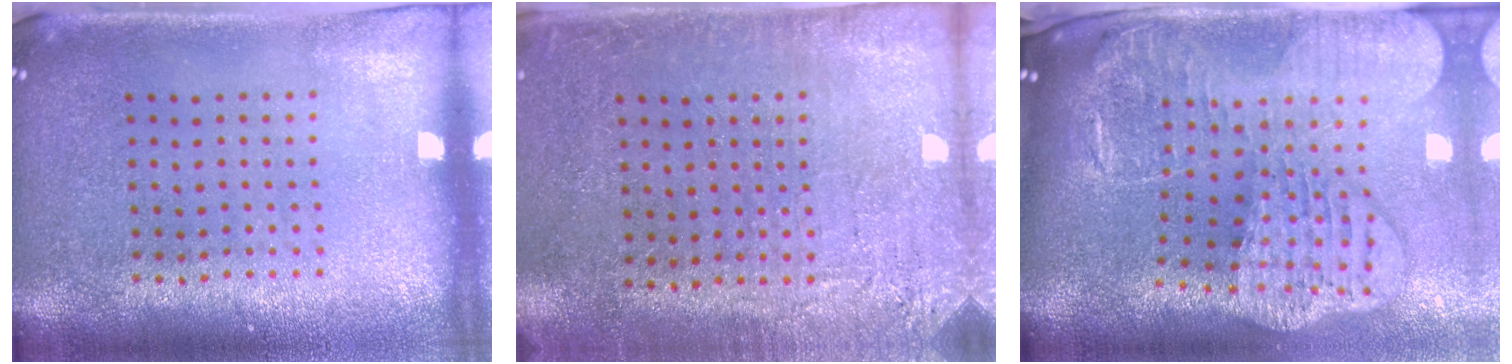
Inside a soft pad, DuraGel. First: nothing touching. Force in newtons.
{"total": 2.8, "press": 2.6, "slide": 1.1}
{"total": 4.3, "press": 3.3, "slide": 2.8}